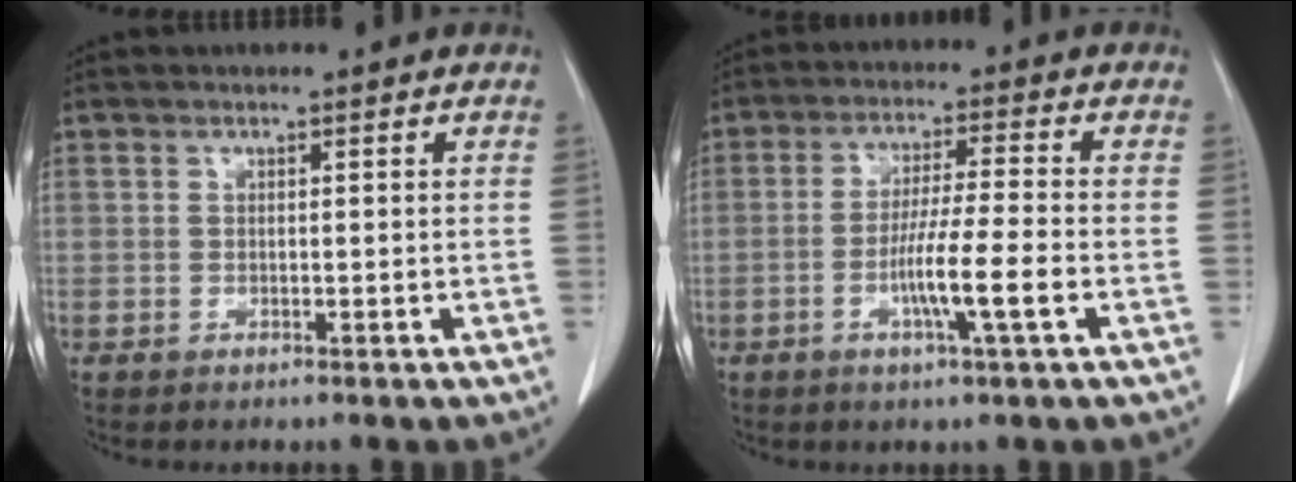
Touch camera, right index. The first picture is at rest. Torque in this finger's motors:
{"motor_torque": [1.31, -0.52, 0.50, 0.13]}